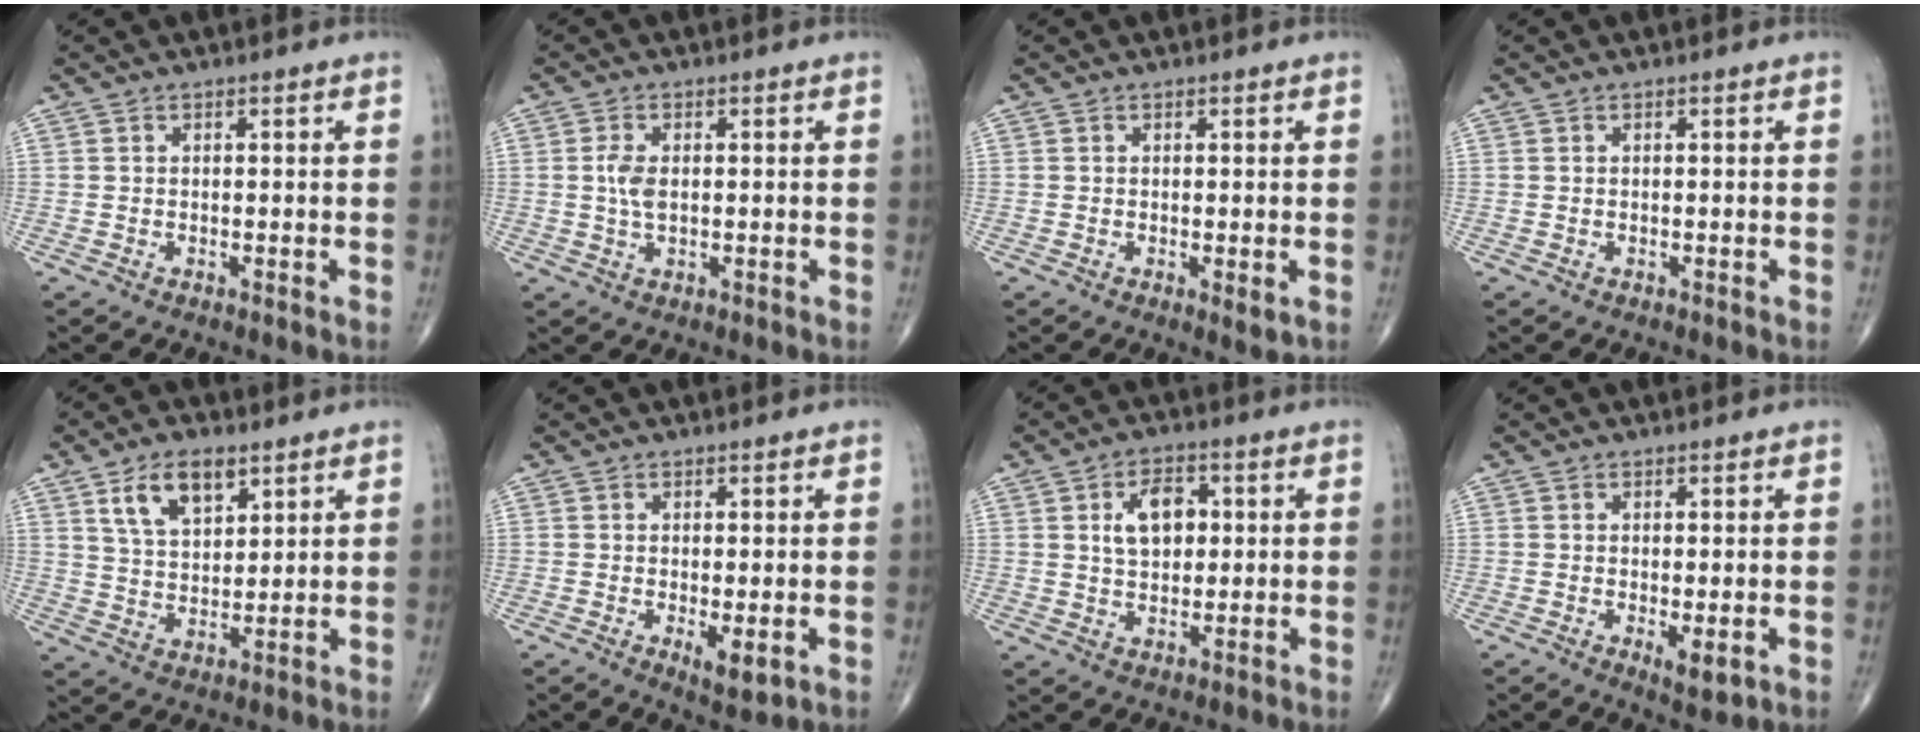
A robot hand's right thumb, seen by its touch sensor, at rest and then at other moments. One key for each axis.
{"total": 3.5, "fx": 0.3, "fy": 1.9, "fz": 3.0, "tx": -0.066, "ty": 0.001, "tz": 0.008}
{"total": 1.7, "fx": -0.3, "fy": 0.5, "fz": 1.6, "tx": -0.024, "ty": -0.007, "tz": -0.003}
{"total": 0.0}
{"total": 9.5, "fx": 5.0, "fy": 5.1, "fz": 6.2, "tx": -0.095, "ty": -0.024, "tz": 0.097}
{"total": 4.1, "fx": -0.9, "fy": 1.4, "fz": 3.7, "tx": -0.055, "ty": -0.013, "tz": -0.011}
{"total": 7.5, "fx": 1.7, "fy": 4.7, "fz": 5.6, "tx": -0.072, "ty": 0.000, "tz": 0.028}
{"total": 3.5, "fx": -0.8, "fy": 1.2, "fz": 3.2, "tx": -0.048, "ty": -0.011, "tz": -0.010}